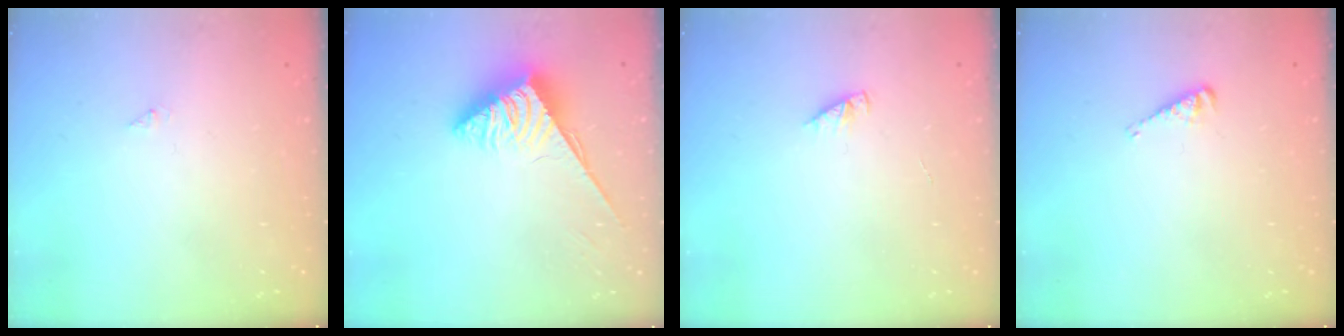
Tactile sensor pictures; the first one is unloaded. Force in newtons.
{"total": 3.8, "press": 3.8, "slide": 0.5}
{"total": 2.4, "press": 2.4, "slide": 0.3}
{"total": 3.2, "press": 3.1, "slide": 0.4}